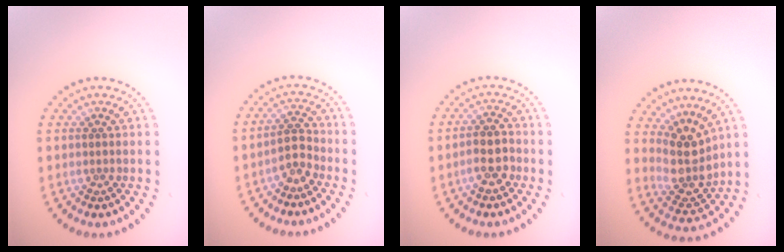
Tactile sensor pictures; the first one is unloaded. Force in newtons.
{"total": 2.1, "press": 1.8, "slide": 1.2}
{"total": 2.8, "press": 2.7, "slide": 0.8}
{"total": 3.9, "press": 3.1, "slide": 2.4}